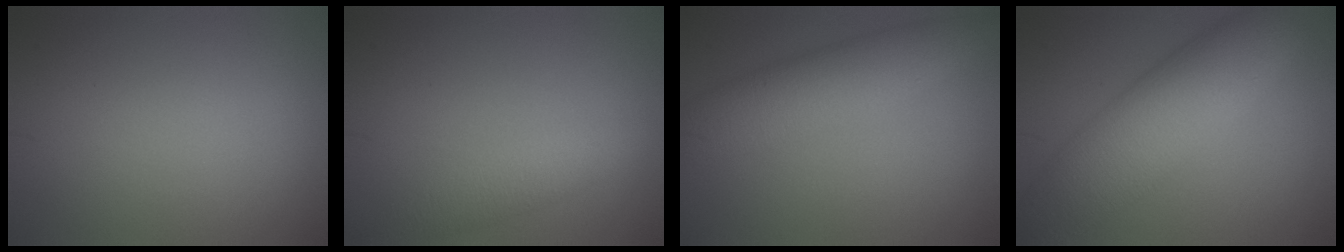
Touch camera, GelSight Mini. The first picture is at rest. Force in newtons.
{"total": 2.9, "press": 2.9, "slide": 0.2}
{"total": 5.1, "press": 5.1, "slide": 0.2}
{"total": 8.7, "press": 8.7, "slide": 0.2}